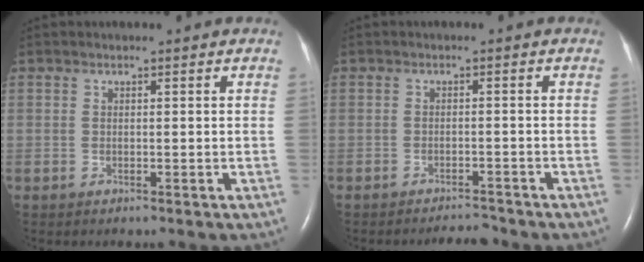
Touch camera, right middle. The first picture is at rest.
{"total": 2.6, "force": [-2.6, 0.2, 0.2], "torque": [-0.003, -0.008, -0.039]}